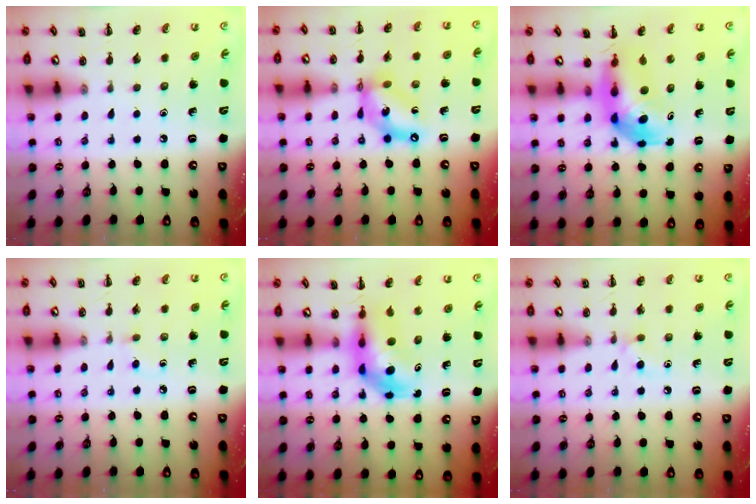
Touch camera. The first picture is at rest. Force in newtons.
{"total": 12.3, "press": 11.9, "slide": 3.3}
{"total": 7.0, "press": 6.7, "slide": 2.0}
{"total": 2.3, "press": 2.1, "slide": 1.0}
{"total": 6.4, "press": 6.2, "slide": 1.5}
{"total": 4.7, "press": 4.5, "slide": 1.2}